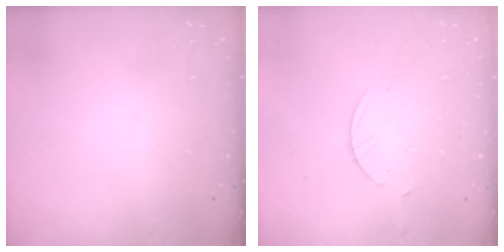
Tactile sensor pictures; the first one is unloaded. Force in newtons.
{"total": 2.7, "press": 2.6, "slide": 0.3}